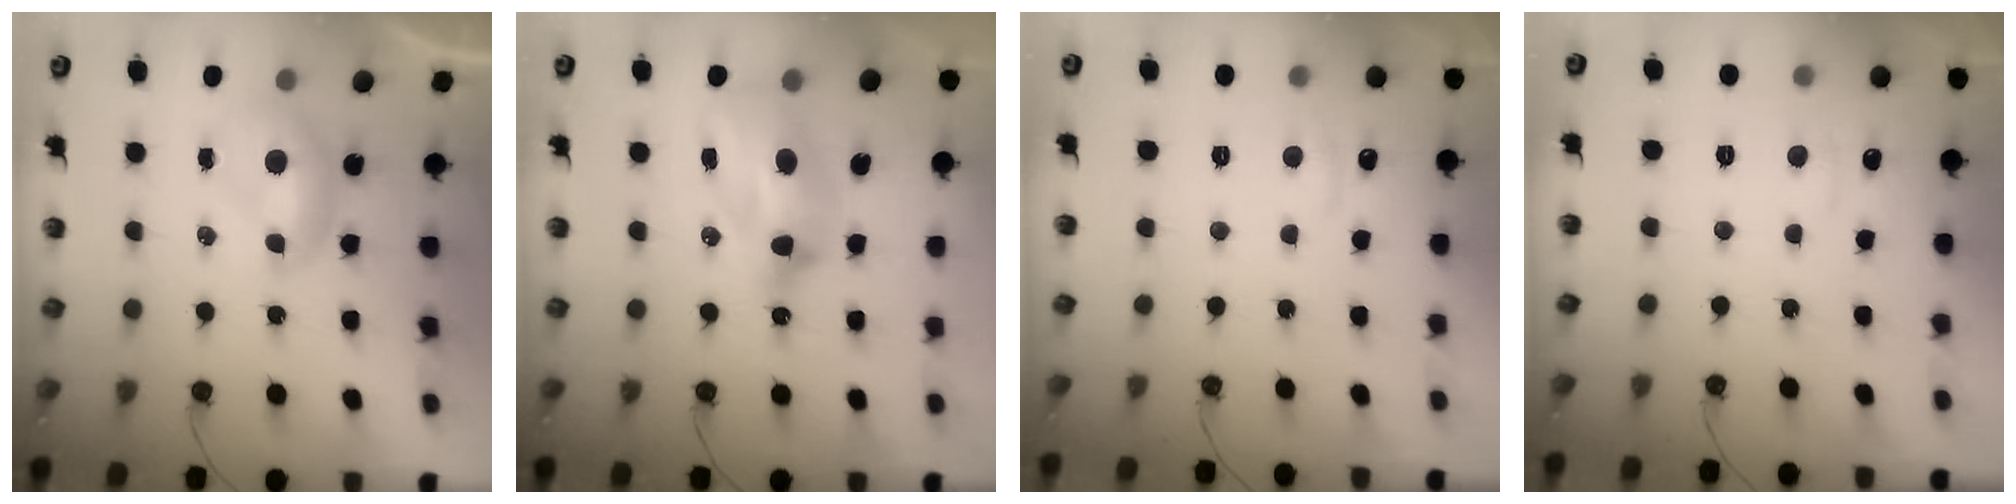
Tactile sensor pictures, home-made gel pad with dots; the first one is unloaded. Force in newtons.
{"total": 12.7, "press": 12.7, "slide": 1.3}
{"total": 1.1, "press": 0.7, "slide": 0.8}
{"total": 0.9, "press": 0.1, "slide": 0.9}